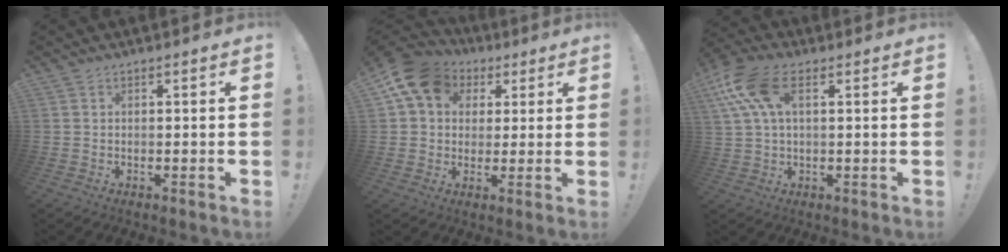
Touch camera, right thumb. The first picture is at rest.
{"total": 12.5, "force": [4.9, 9.8, 6.1], "torque": [-0.086, -0.019, 0.097]}
{"total": 12.8, "force": [4.7, 6.8, 9.8], "torque": [-0.198, -0.003, 0.092]}